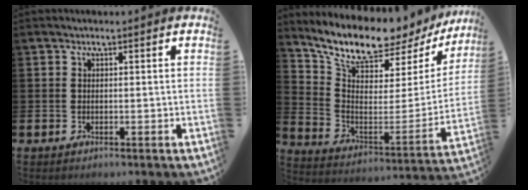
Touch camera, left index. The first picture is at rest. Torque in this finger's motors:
{"motor_torque": [1.69, -0.45, 1.04, 0.21]}